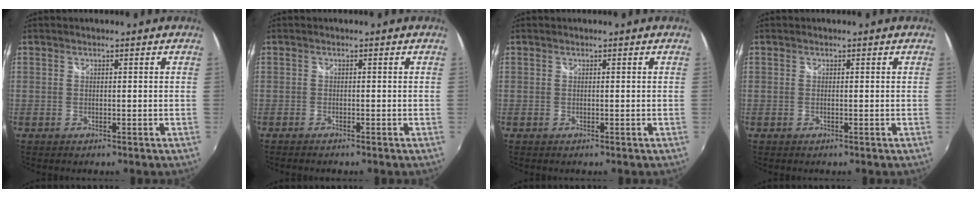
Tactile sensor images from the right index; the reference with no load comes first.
{"total": 1.3, "force": [-1.2, 0.3, 0.5], "torque": [-0.012, -0.007, -0.023]}
{"total": 0.0}
{"total": 0.0}